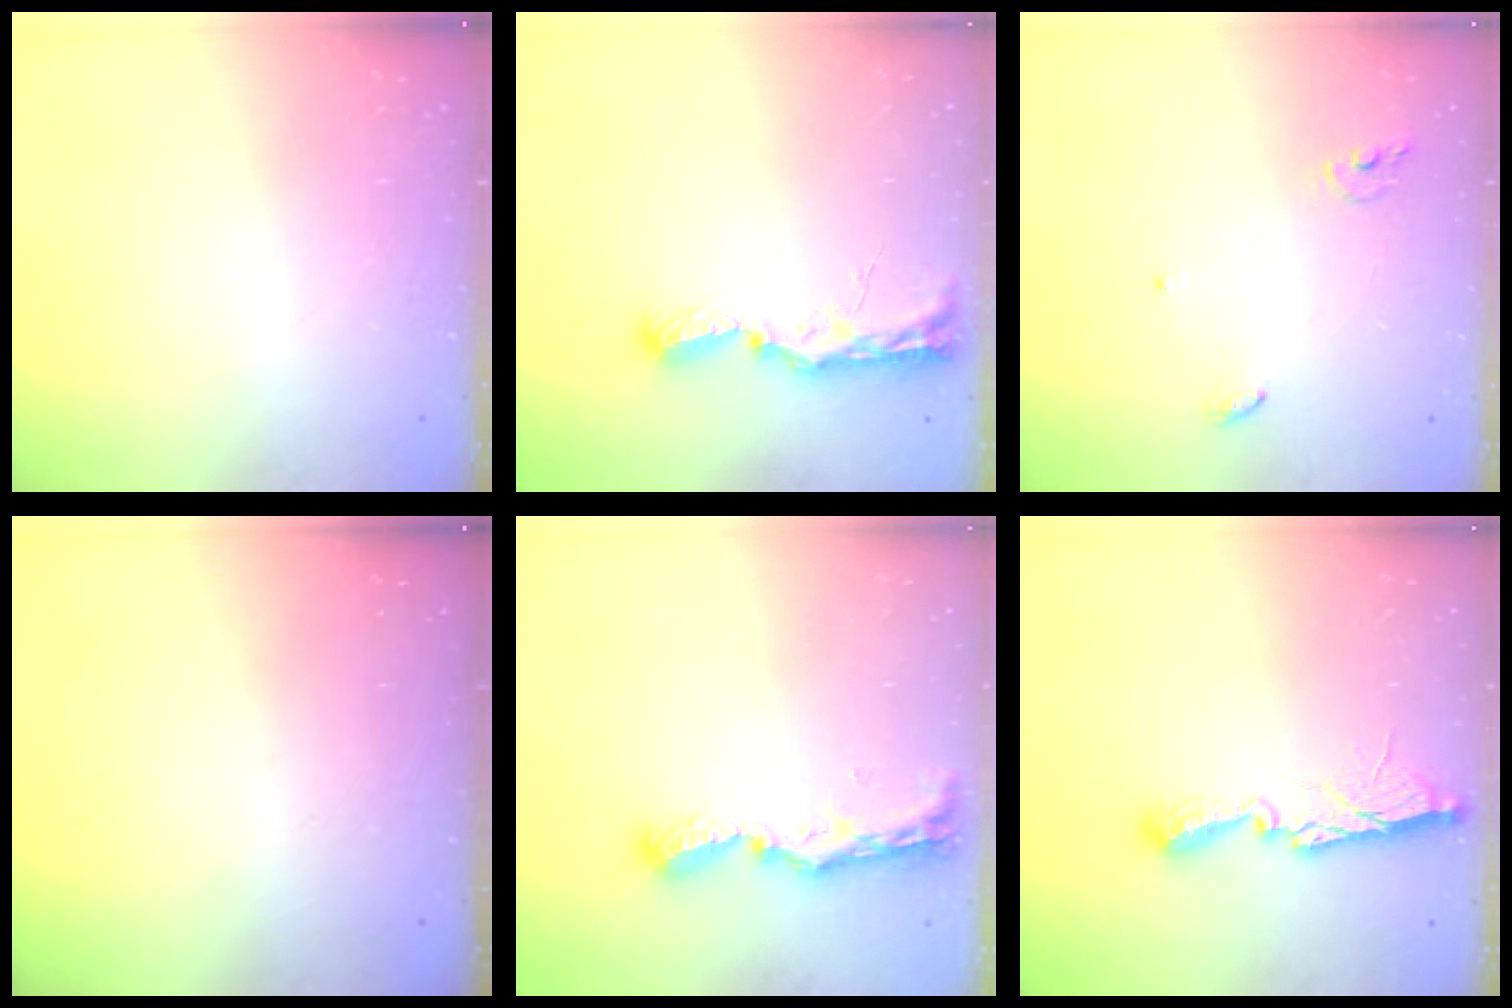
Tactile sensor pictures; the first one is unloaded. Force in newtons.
{"total": 10.5, "press": 9.6, "slide": 4.3}
{"total": 5.4, "press": 5.4, "slide": 0.2}
{"total": 0.0}
{"total": 8.7, "press": 8.7, "slide": 0.3}
{"total": 10.7, "press": 10.7, "slide": 0.3}